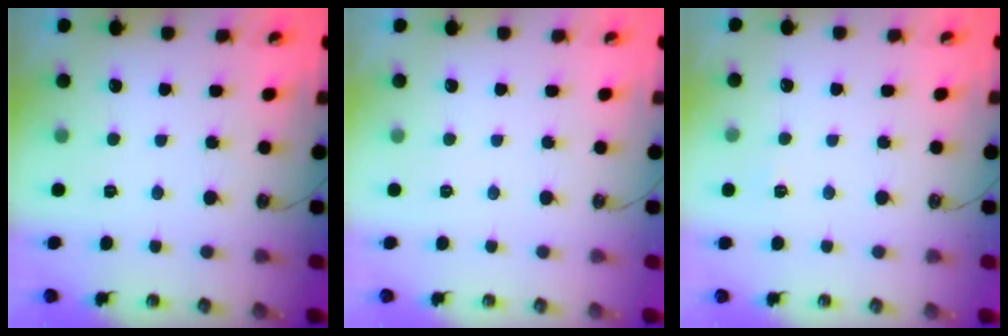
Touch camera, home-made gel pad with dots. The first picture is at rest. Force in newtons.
{"total": 0.0}
{"total": 4.2, "press": 4.2, "slide": 0.5}